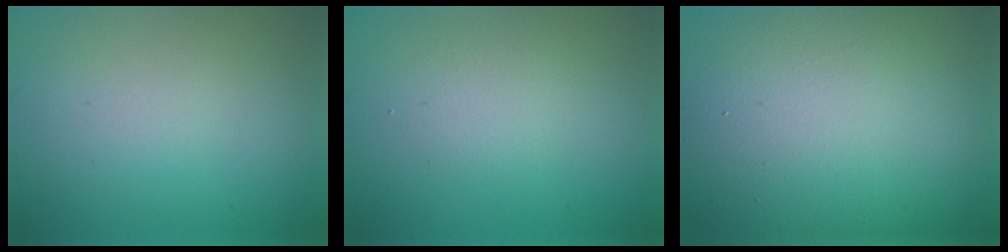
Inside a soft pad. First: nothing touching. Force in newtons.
{"total": 1.6, "press": 1.6, "slide": 0.1}
{"total": 17.9, "press": 17.8, "slide": 1.3}